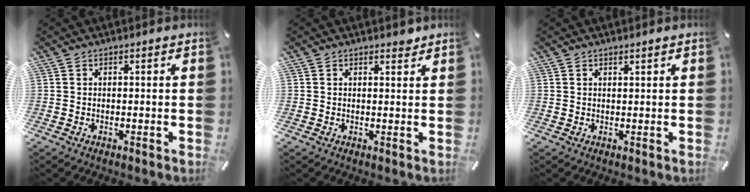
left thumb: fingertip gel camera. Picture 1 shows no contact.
{"total": 1.6, "force": [1.3, 1.0, 0.1], "torque": [0.013, -0.007, 0.022]}
{"total": 0.7, "force": [0.6, 0.3, 0.1], "torque": [-0.002, -0.001, 0.012]}